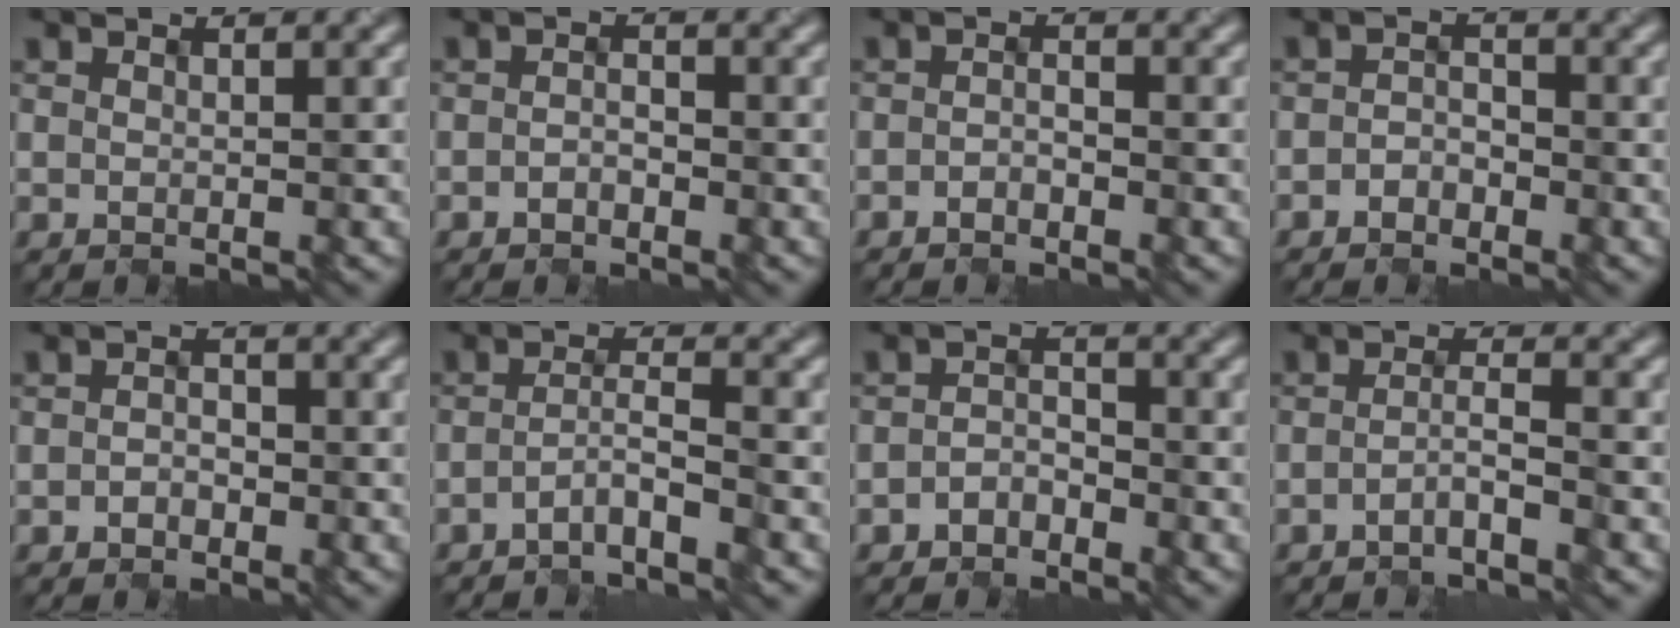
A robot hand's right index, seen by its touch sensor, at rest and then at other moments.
{"total": 1.6, "force": [-0.8, 1.0, 1.1], "torque": [-0.020, 0.002, -0.016]}
{"total": 1.4, "force": [-1.0, 0.6, 0.9], "torque": [-0.015, 0.002, -0.021]}
{"total": 1.8, "force": [-1.1, 1.2, 0.9], "torque": [-0.014, 0.002, -0.025]}
{"total": 1.9, "force": [-0.5, 1.3, 1.2], "torque": [-0.018, 0.002, -0.011]}
{"total": 2.5, "force": [-1.8, 0.2, 1.7], "torque": [-0.029, 0.011, -0.042]}
{"total": 1.9, "force": [-1.3, 1.1, 0.8], "torque": [-0.016, 0.004, -0.029]}
{"total": 2.1, "force": [-1.4, 0.1, 1.5], "torque": [-0.025, 0.009, -0.035]}